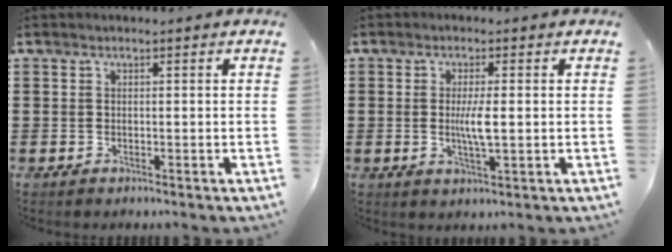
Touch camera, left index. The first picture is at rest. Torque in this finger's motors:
{"motor_torque": [0.37, 0.15, 0.44, 0.08]}